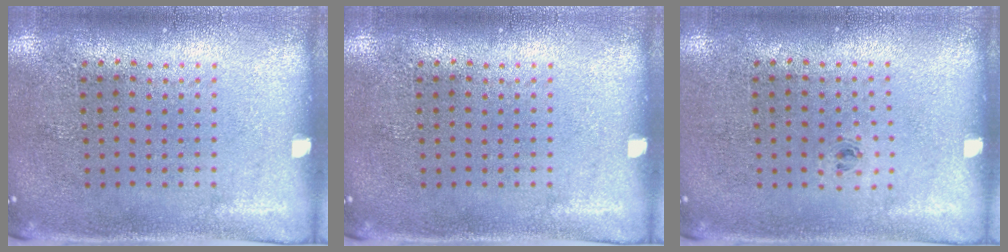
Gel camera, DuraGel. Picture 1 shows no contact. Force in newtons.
{"total": 0.0}
{"total": 0.5, "press": 0.3, "slide": 0.4}